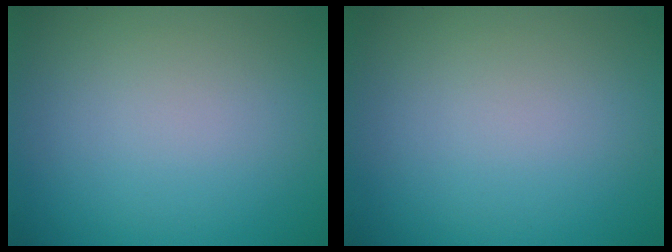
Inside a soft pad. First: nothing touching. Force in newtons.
{"total": 0.0}